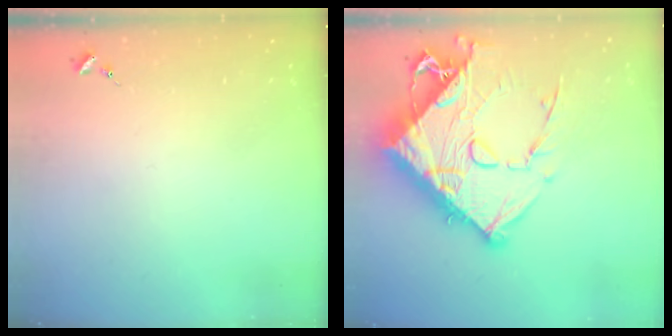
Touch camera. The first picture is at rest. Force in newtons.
{"total": 25.7, "press": 25.6, "slide": 2.6}